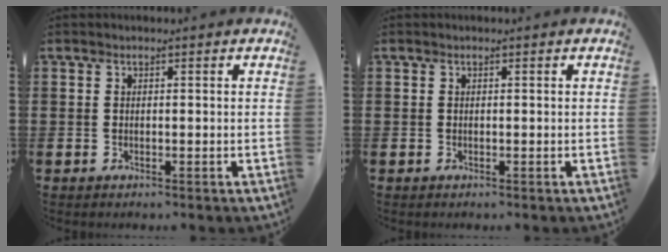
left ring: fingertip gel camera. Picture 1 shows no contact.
{"total": 0.0}